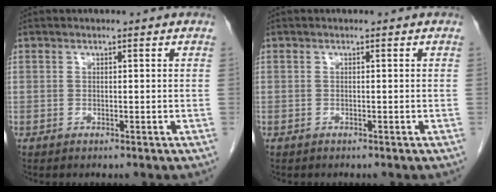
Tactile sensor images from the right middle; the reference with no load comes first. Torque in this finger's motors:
{"motor_torque": [1.49, -0.65, 1.05, 0.21]}